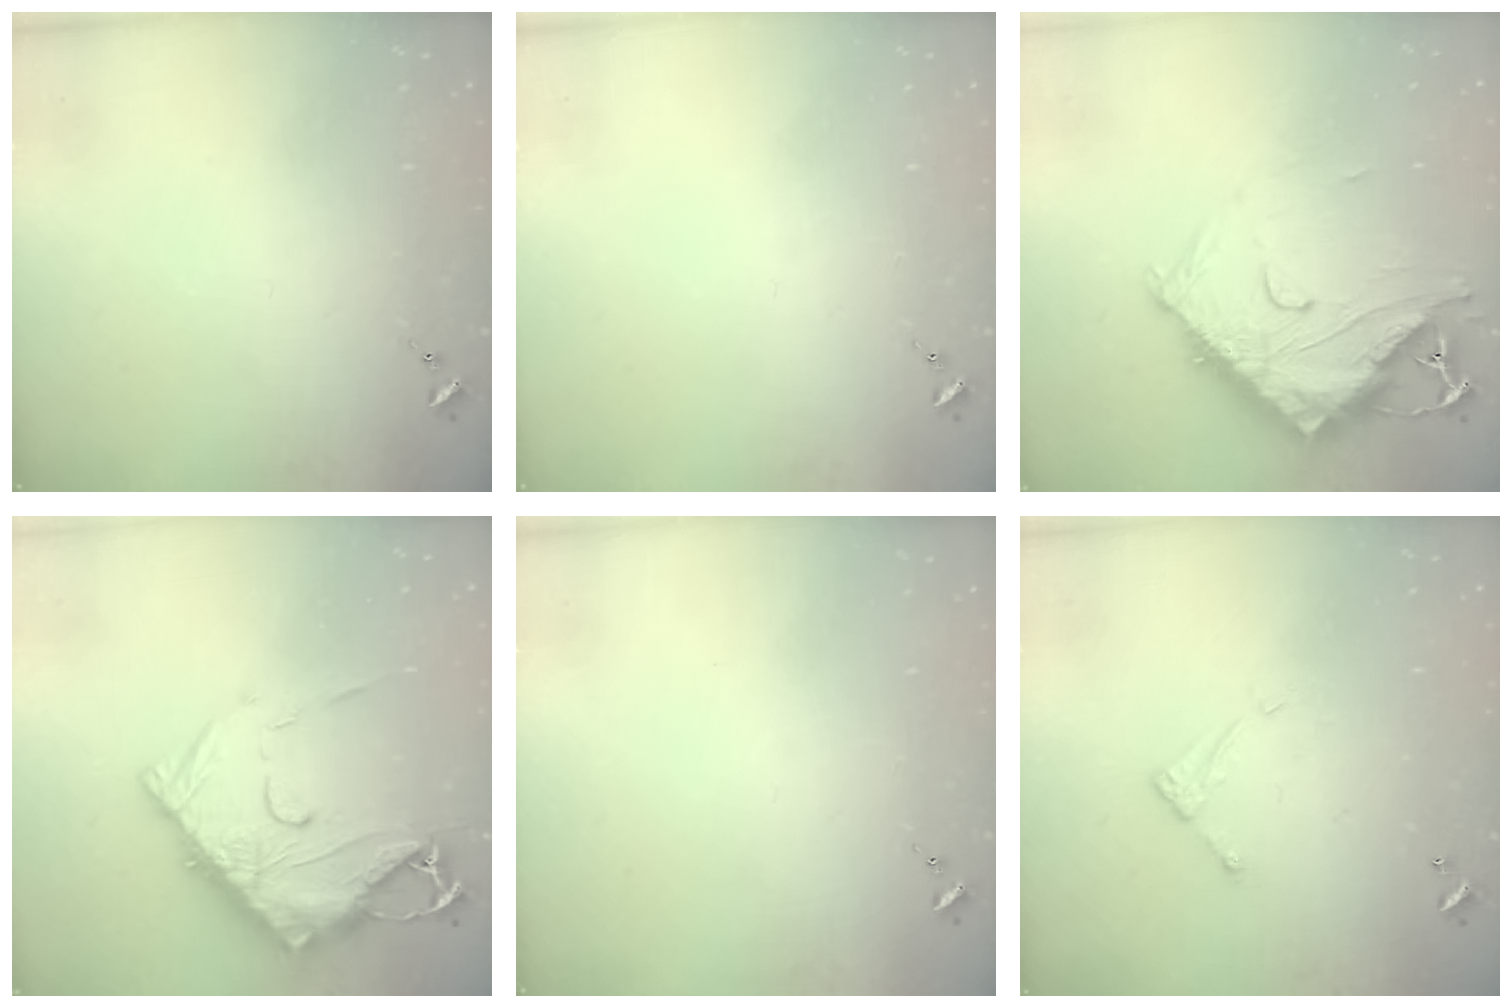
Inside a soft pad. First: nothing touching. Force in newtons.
{"total": 0.0}
{"total": 18.8, "press": 18.7, "slide": 1.7}
{"total": 19.3, "press": 19.2, "slide": 1.9}
{"total": 0.0}
{"total": 5.0, "press": 5.0, "slide": 0.2}